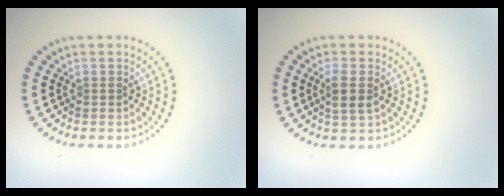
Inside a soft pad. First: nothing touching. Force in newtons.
{"total": 2.0, "press": 1.8, "slide": 0.9}